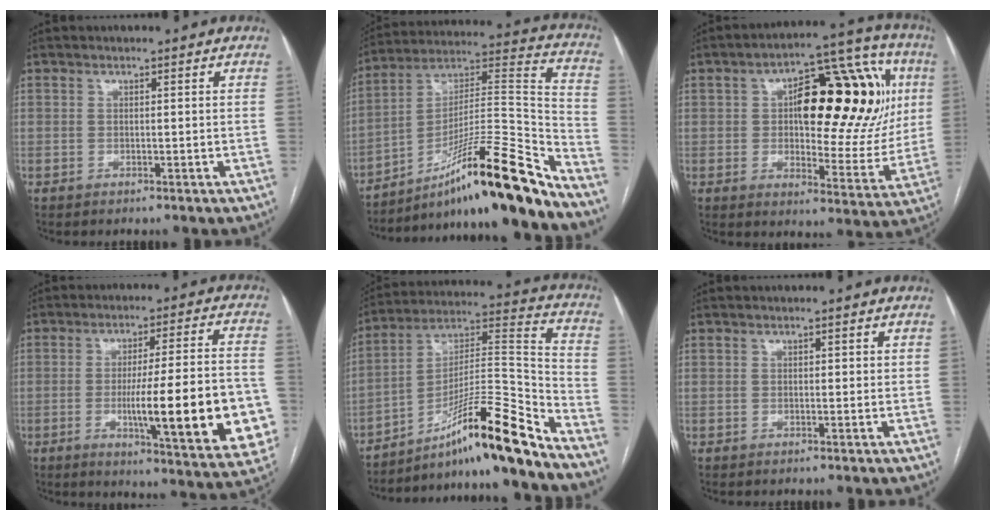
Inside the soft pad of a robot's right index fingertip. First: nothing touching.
{"total": 23.5, "force": [-17.0, 0.2, 16.2], "torque": [-0.233, 0.014, -0.283]}
{"total": 23.4, "force": [5.1, 9.7, 20.7], "torque": [-0.278, 0.045, 0.076]}
{"total": 20.9, "force": [-4.5, 2.5, 20.3], "torque": [-0.231, 0.000, -0.052]}
{"total": 19.0, "force": [-14.1, -1.0, 12.8], "torque": [-0.219, 0.019, -0.235]}
{"total": 0.9, "force": [0.3, 0.5, 0.6], "torque": [-0.006, 0.003, 0.003]}